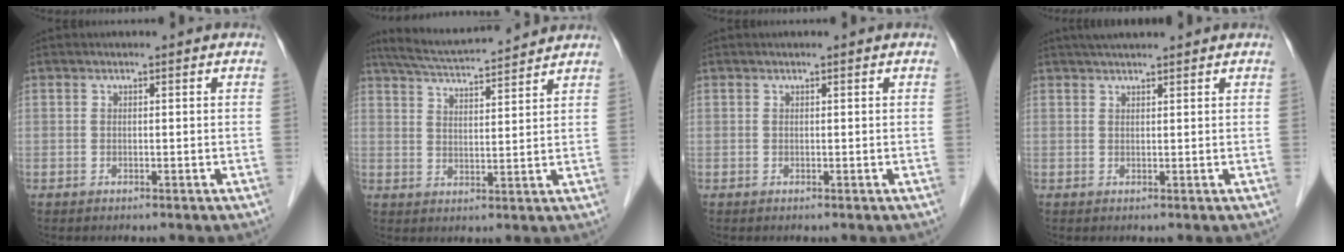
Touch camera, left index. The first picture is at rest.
{"total": 11.7, "force": [10.8, 0.4, 4.5], "torque": [-0.085, 0.019, 0.167]}
{"total": 0.0}
{"total": 5.0, "force": [4.3, 0.2, 2.5], "torque": [-0.035, 0.029, 0.064]}